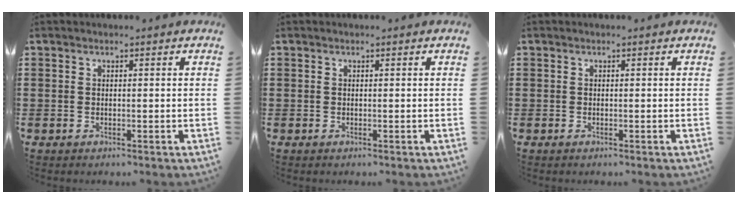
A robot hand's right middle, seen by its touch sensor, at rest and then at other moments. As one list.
[{"total": 0.0}, {"total": 0.0}]